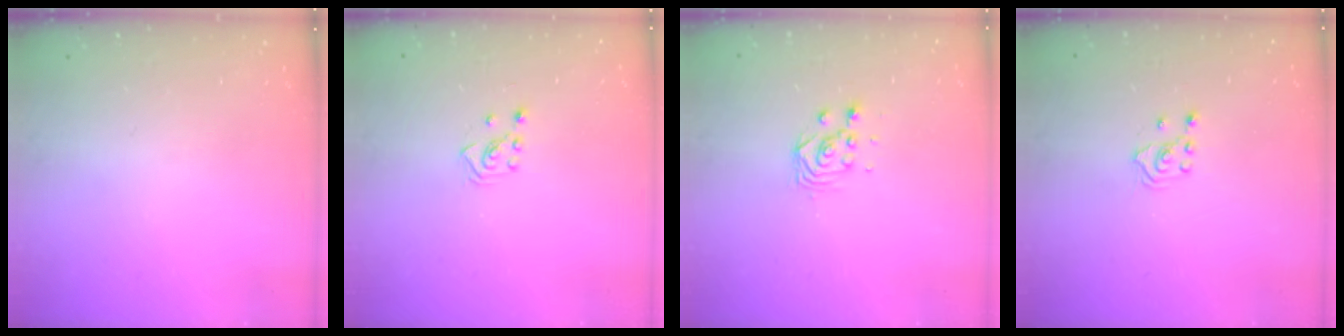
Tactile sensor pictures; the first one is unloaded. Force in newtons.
{"total": 2.3, "press": 2.2, "slide": 0.7}
{"total": 3.0, "press": 3.0, "slide": 0.0}
{"total": 3.2, "press": 3.1, "slide": 1.0}